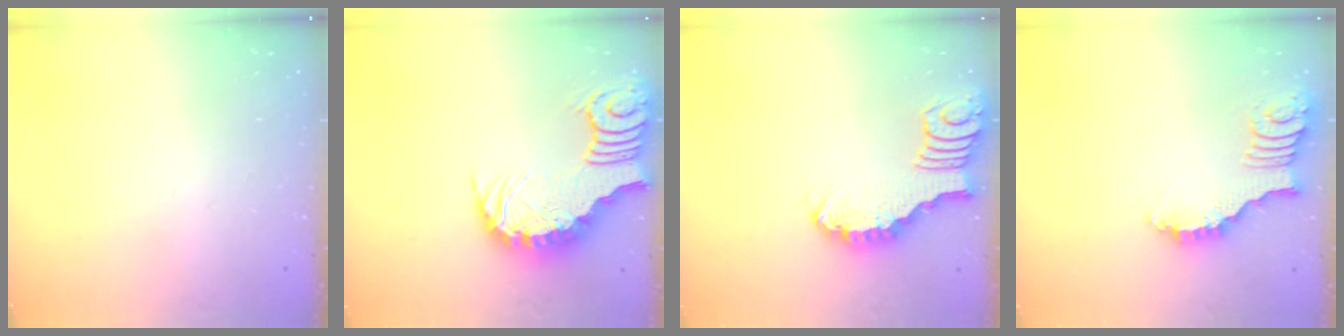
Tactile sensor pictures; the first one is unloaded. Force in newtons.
{"total": 3.7, "press": 3.6, "slide": 0.7}
{"total": 3.1, "press": 3.0, "slide": 0.5}
{"total": 2.4, "press": 2.4, "slide": 0.4}